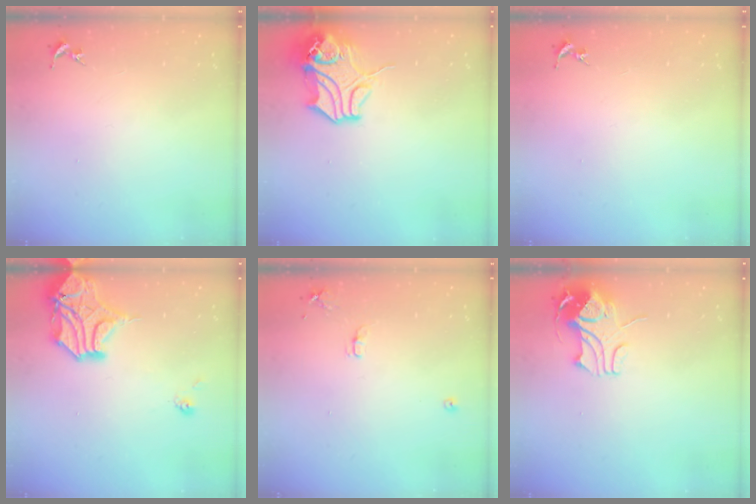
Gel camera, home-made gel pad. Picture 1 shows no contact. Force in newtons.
{"total": 13.8, "press": 13.7, "slide": 2.0}
{"total": 0.0}
{"total": 15.2, "press": 15.1, "slide": 2.2}
{"total": 7.2, "press": 7.2, "slide": 0.8}
{"total": 10.3, "press": 10.2, "slide": 0.9}